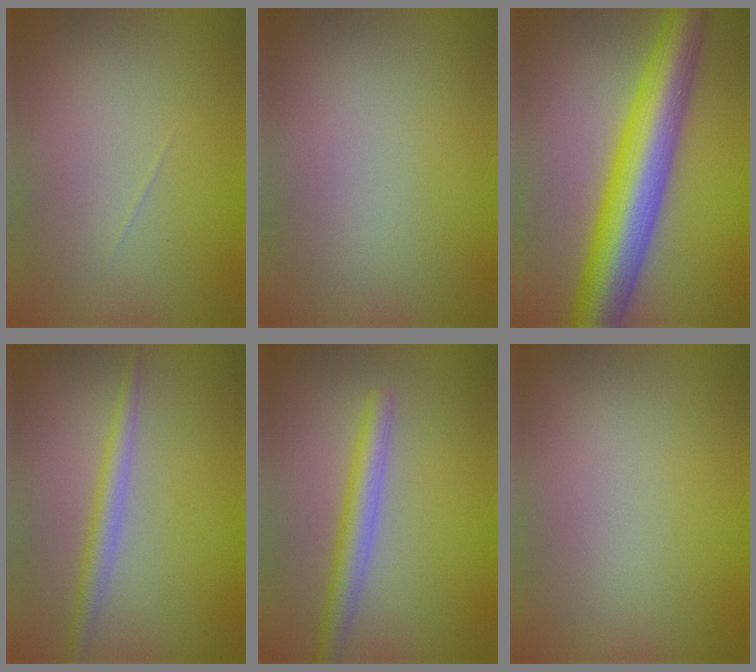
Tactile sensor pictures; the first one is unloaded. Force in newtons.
{"total": 0.0}
{"total": 10.9, "press": 10.9, "slide": 0.1}
{"total": 2.3, "press": 2.3, "slide": 0.1}
{"total": 3.3, "press": 3.3, "slide": 0.1}
{"total": 0.0}